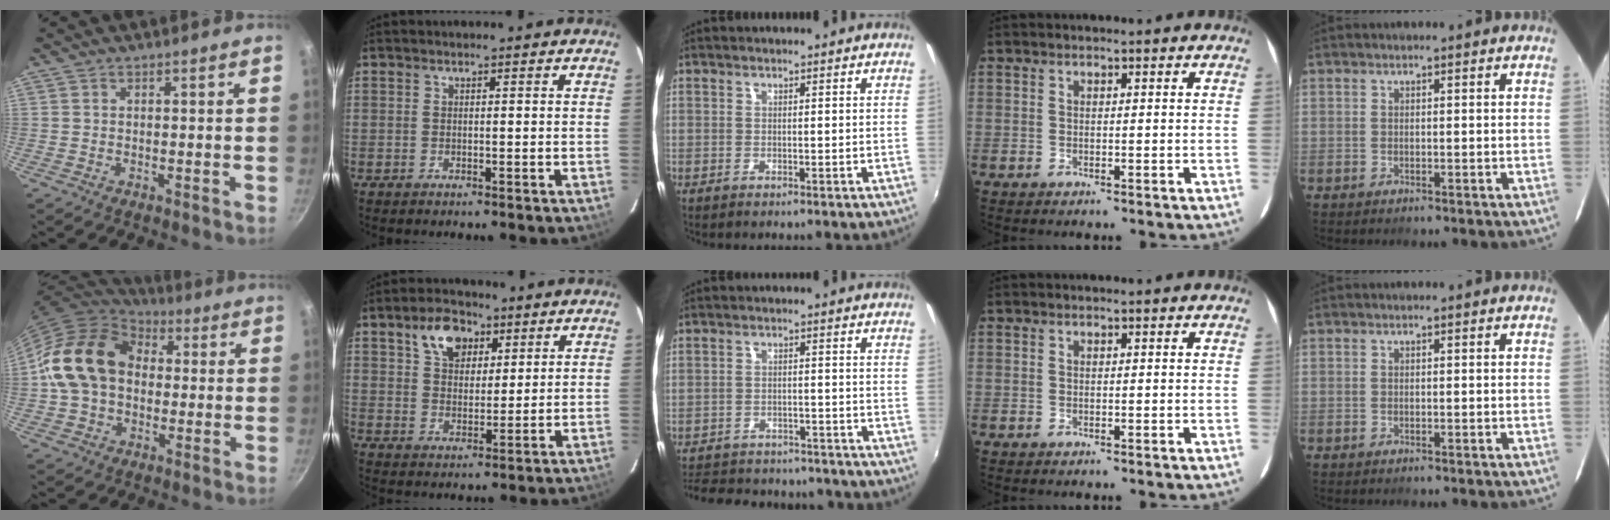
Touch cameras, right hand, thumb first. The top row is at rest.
{"thumb": {"total": 16.8, "force": [0.9, 12.7, 10.9], "torque": [-0.169, 0.036, 0.006]}, "index": {"total": 8.7, "force": [4.6, 5.6, 4.9], "torque": [-0.086, 0.020, 0.083]}, "middle": {"total": 20.0, "force": [-17.0, 7.6, 7.5], "torque": [-0.165, 0.011, -0.222]}}